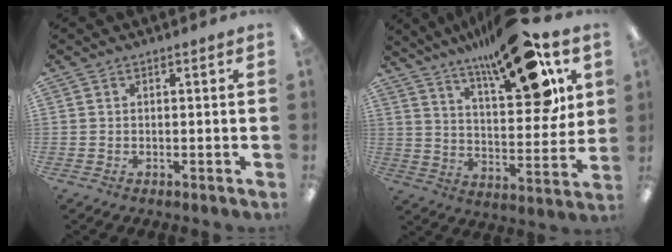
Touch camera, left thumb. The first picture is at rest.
{"total": 20.6, "force": [13.2, 6.7, 14.2], "torque": [-0.209, -0.078, 0.211]}